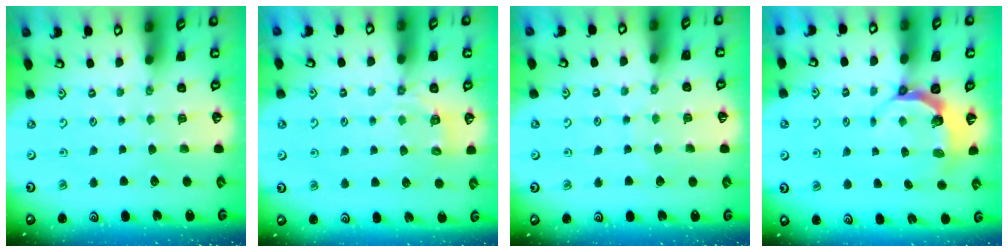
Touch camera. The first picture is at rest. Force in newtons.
{"total": 4.1, "press": 3.8, "slide": 1.5}
{"total": 4.4, "press": 4.3, "slide": 0.4}
{"total": 5.6, "press": 4.5, "slide": 3.3}